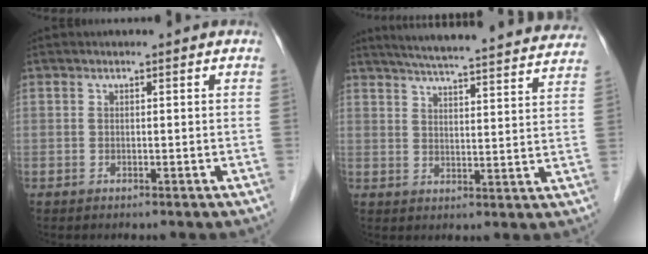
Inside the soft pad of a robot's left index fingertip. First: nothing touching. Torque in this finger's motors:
{"motor_torque": [0.17, -0.26, 0.20, 0.09]}